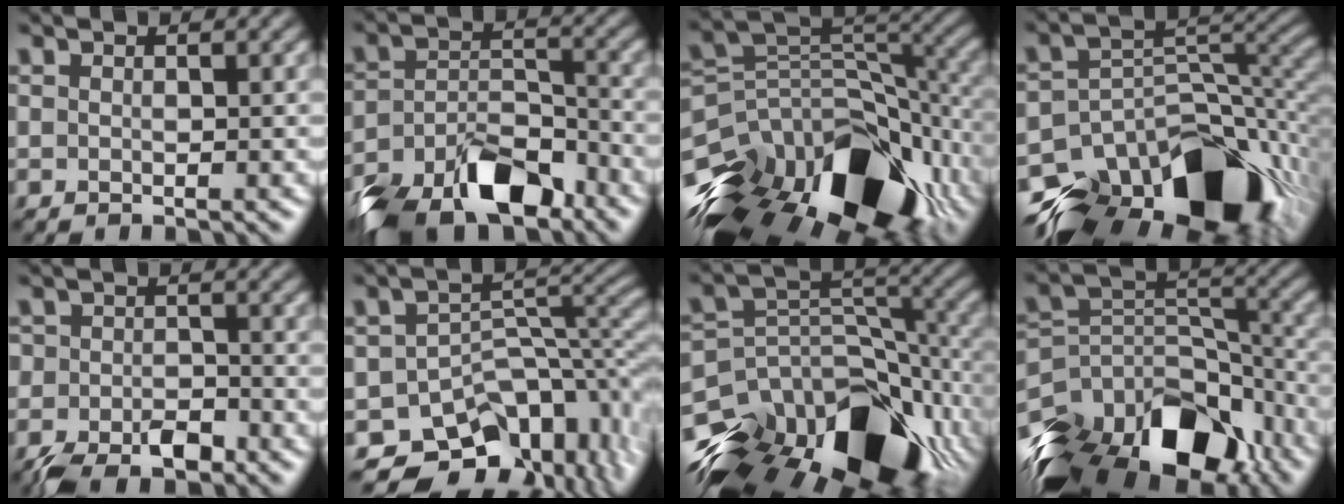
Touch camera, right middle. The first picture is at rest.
{"total": 10.0, "force": [-7.6, 4.2, 4.9], "torque": [-0.086, -0.005, -0.140]}
{"total": 17.8, "force": [-11.1, 9.7, 10.0], "torque": [-0.203, 0.002, -0.166]}
{"total": 17.4, "force": [-12.6, 8.8, 8.1], "torque": [-0.150, -0.011, -0.171]}
{"total": 4.8, "force": [-3.4, 2.5, 2.3], "torque": [-0.040, -0.003, -0.065]}
{"total": 10.3, "force": [-7.4, 6.0, 3.9], "torque": [-0.030, -0.006, -0.112]}
{"total": 18.8, "force": [-12.6, 10.5, 9.1], "torque": [-0.177, -0.015, -0.177]}
{"total": 15.9, "force": [-11.9, 8.3, 6.6], "torque": [-0.150, 0.008, -0.187]}